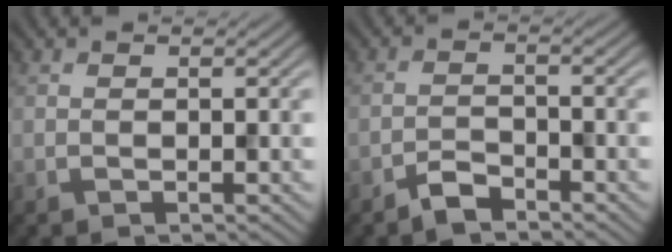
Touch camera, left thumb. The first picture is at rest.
{"total": 2.5, "force": [-2.1, 0.8, 1.0], "torque": [-0.014, 0.004, -0.047]}